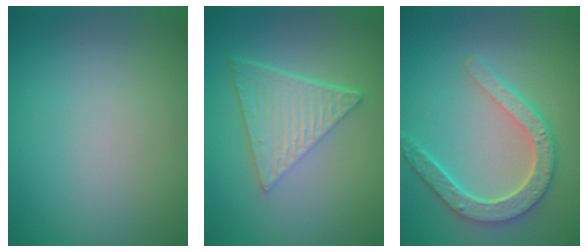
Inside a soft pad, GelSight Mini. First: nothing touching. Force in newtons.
{"total": 6.3, "press": 4.2, "slide": 4.7}
{"total": 5.1, "press": 4.0, "slide": 3.2}